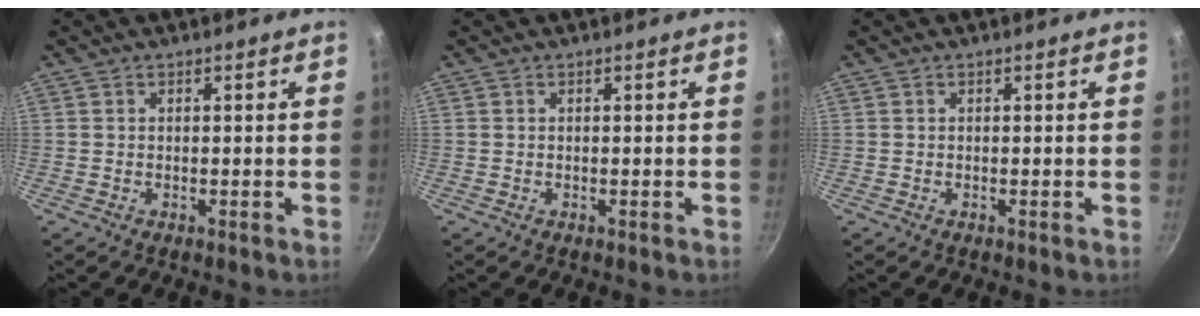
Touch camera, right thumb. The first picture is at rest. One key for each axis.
{"total": 0.0}
{"total": 0.0}